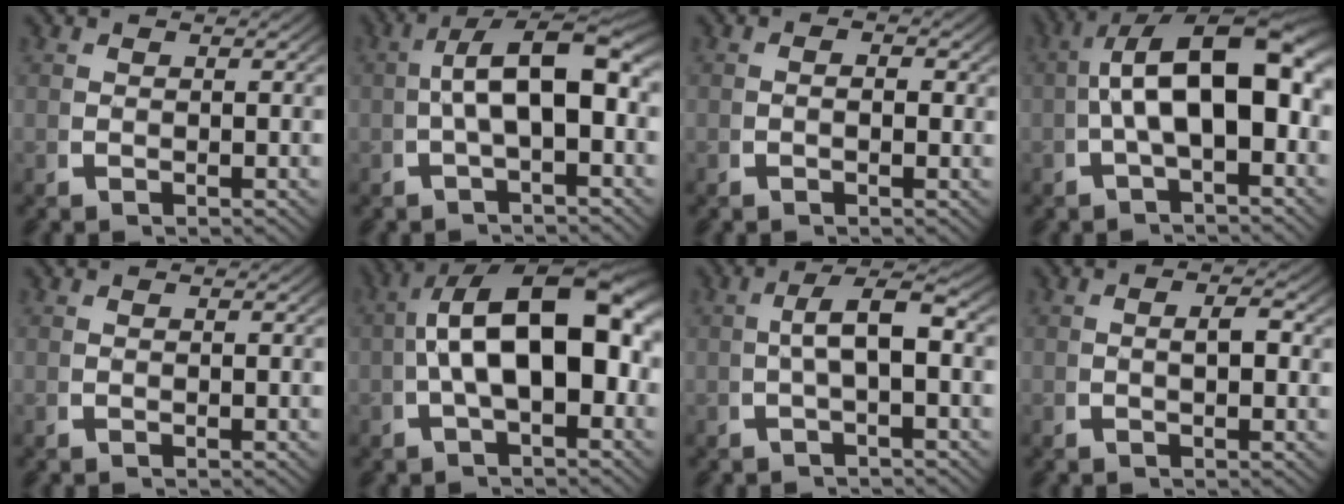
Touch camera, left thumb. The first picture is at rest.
{"total": 8.7, "force": [0.6, 4.3, 7.6], "torque": [-0.112, 0.002, 0.004]}
{"total": 0.9, "force": [-0.2, 0.4, 0.8], "torque": [-0.014, -0.001, -0.007]}
{"total": 13.2, "force": [0.8, 7.2, 11.0], "torque": [-0.171, -0.012, 0.009]}
{"total": 0.0}
{"total": 14.7, "force": [1.0, 8.4, 12.1], "torque": [-0.188, -0.016, 0.013]}
{"total": 5.0, "force": [0.0, 2.0, 4.6], "torque": [-0.084, 0.004, -0.001]}
{"total": 2.0, "force": [-0.1, 0.8, 1.8], "torque": [-0.026, 0.000, -0.003]}